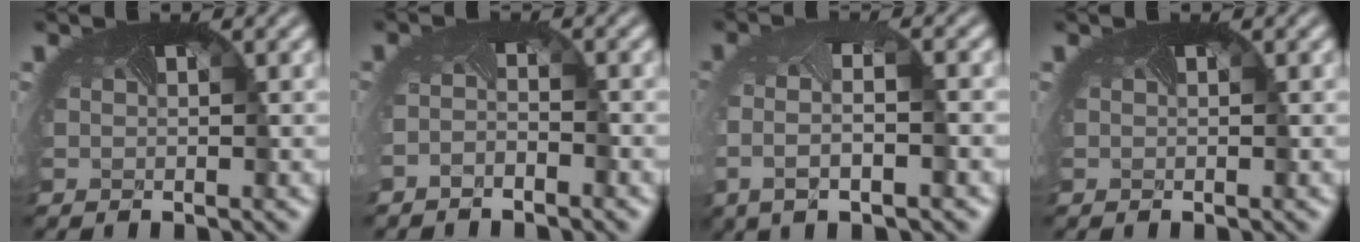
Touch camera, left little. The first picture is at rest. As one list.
[{"total": 1.6, "force": [-1.6, -0.1, 0.0], "torque": [-0.014, -0.008, -0.033]}, {"total": 4.3, "force": [-1.0, 1.4, 4.0], "torque": [-0.078, -0.007, -0.014]}, {"total": 0.0}]